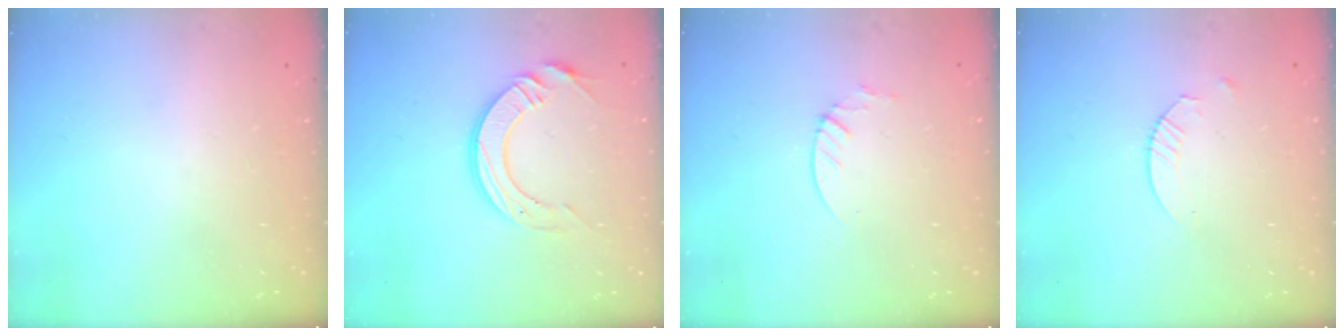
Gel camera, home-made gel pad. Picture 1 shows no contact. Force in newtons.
{"total": 12.8, "press": 12.7, "slide": 1.2}
{"total": 1.9, "press": 1.9, "slide": 0.2}
{"total": 2.4, "press": 2.4, "slide": 0.3}